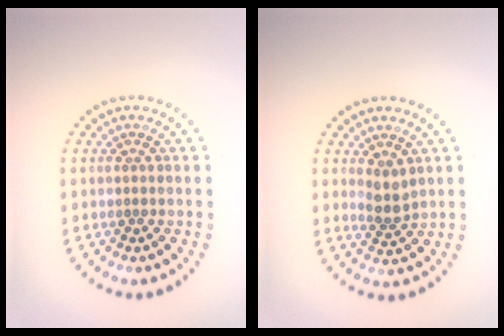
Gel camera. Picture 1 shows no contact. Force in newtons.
{"total": 1.8, "press": 1.5, "slide": 1.0}